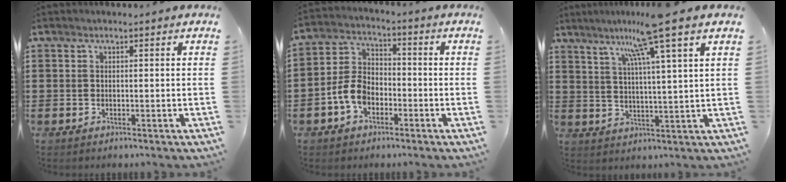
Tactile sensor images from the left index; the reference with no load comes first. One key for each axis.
{"total": 6.4, "fx": -2.9, "fy": 4.1, "fz": 4.0, "tx": -0.104, "ty": 0.008, "tz": -0.062}
{"total": 9.2, "fx": 6.3, "fy": -0.9, "fz": 6.6, "tx": -0.130, "ty": -0.018, "tz": 0.100}